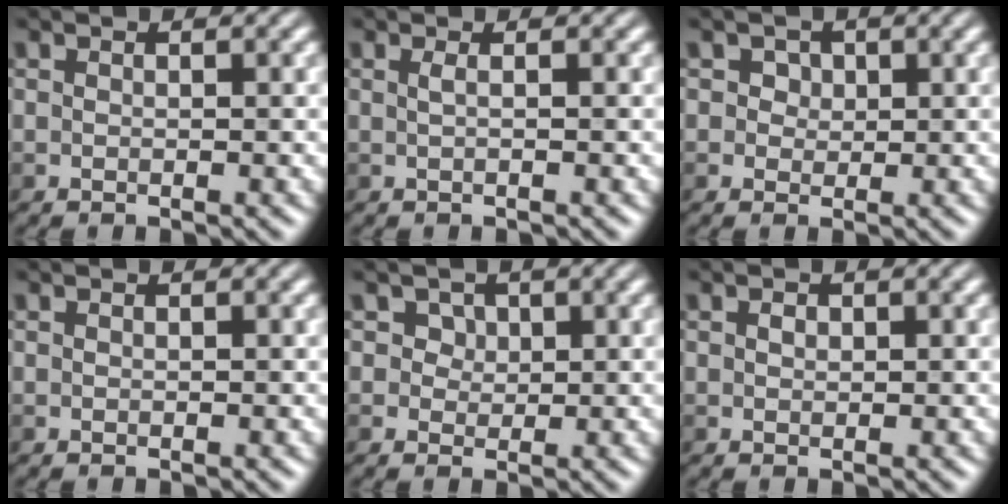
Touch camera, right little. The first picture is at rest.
{"total": 0.8, "force": [0.0, 0.2, 0.8], "torque": [-0.012, 0.005, -0.002]}
{"total": 1.7, "force": [0.7, 1.4, 0.7], "torque": [-0.011, 0.003, 0.010]}
{"total": 0.0}
{"total": 2.1, "force": [1.1, 1.6, 0.9], "torque": [-0.019, 0.000, 0.019]}
{"total": 0.5, "force": [0.1, 0.4, 0.3], "torque": [-0.009, 0.000, 0.002]}